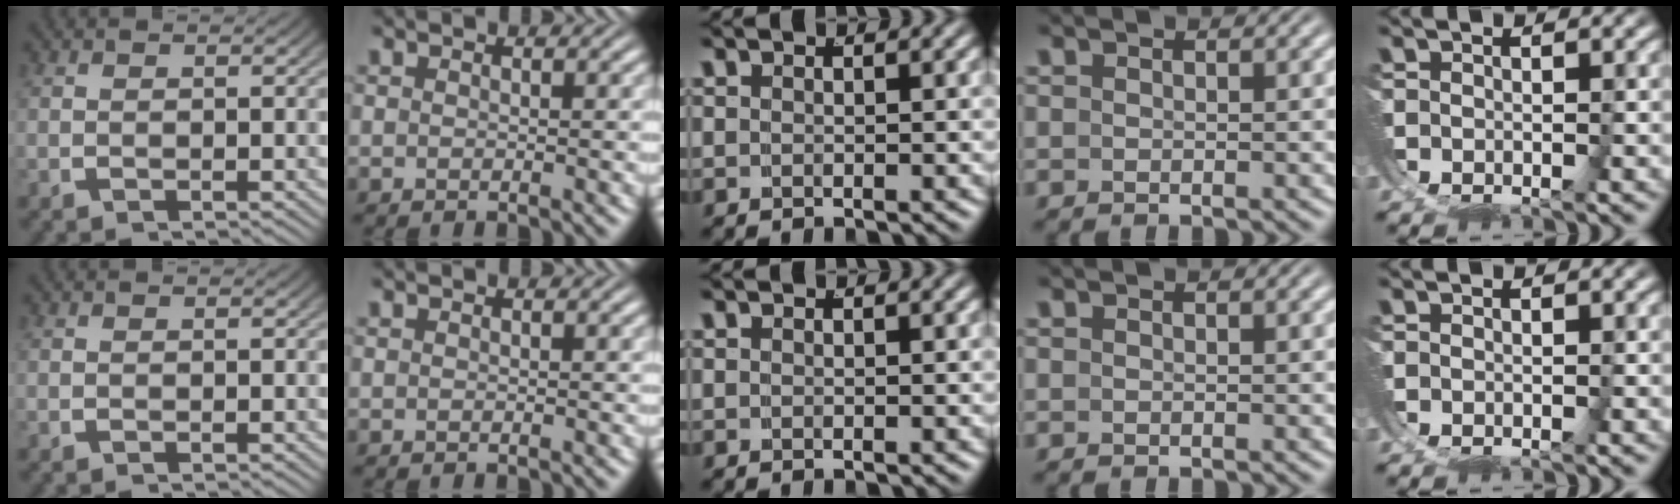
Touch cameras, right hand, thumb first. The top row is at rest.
{}